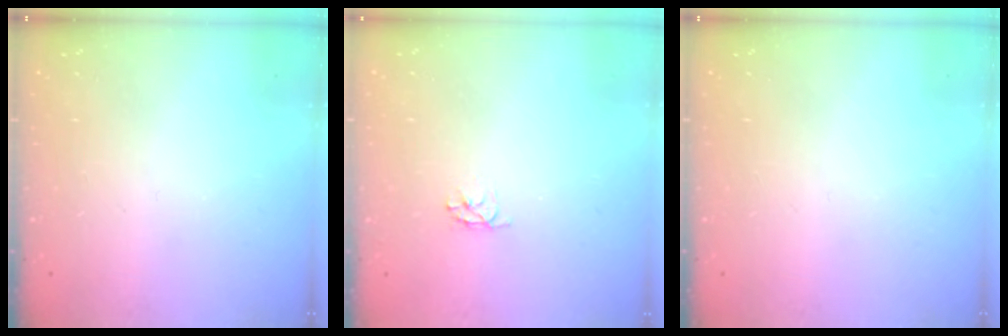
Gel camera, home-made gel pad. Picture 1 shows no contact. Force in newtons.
{"total": 2.9, "press": 2.9, "slide": 0.3}
{"total": 0.0}